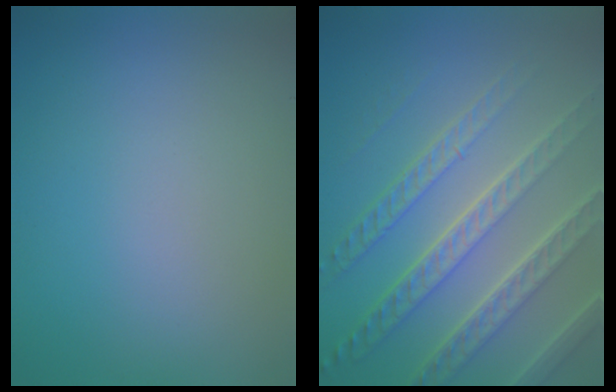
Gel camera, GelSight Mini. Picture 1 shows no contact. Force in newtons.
{"total": 8.1, "press": 5.5, "slide": 5.9}